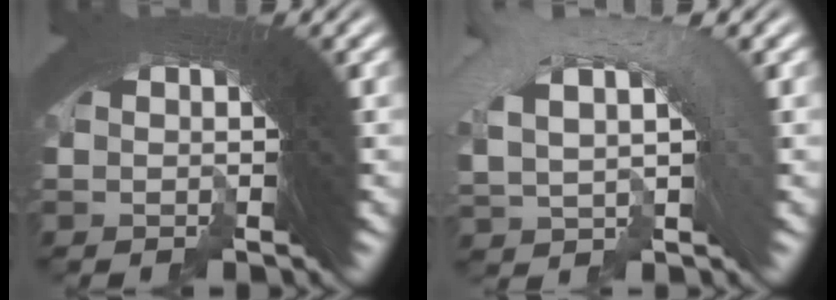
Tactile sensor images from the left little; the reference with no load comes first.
{"total": 5.0, "force": [-2.7, 4.0, 1.2], "torque": [-0.033, 0.006, -0.048]}